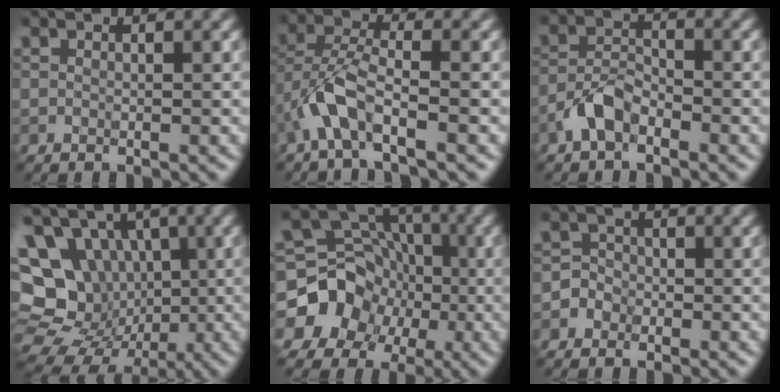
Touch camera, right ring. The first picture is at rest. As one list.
[{"total": 4.4, "force": [-2.2, 1.4, 3.5], "torque": [-0.073, 0.009, -0.051]}, {"total": 2.9, "force": [-1.9, 1.3, 1.7], "torque": [-0.033, 0.010, -0.043]}, {"total": 15.2, "force": [0.3, 13.3, 7.4], "torque": [-0.157, 0.016, 0.005]}, {"total": 10.5, "force": [-2.8, 9.5, 3.6], "torque": [-0.051, -0.004, -0.066]}, {"total": 2.9, "force": [-1.5, 2.5, 0.4], "torque": [0.014, 0.009, -0.040]}]